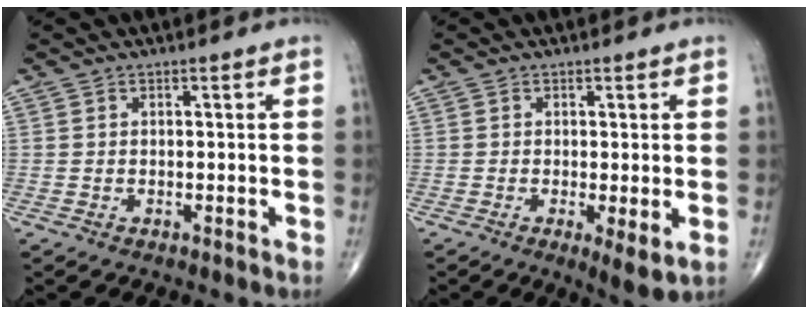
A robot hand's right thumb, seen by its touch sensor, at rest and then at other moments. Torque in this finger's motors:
{"motor_torque": [-0.39, 0.09, -0.22, -0.24, 0.00]}